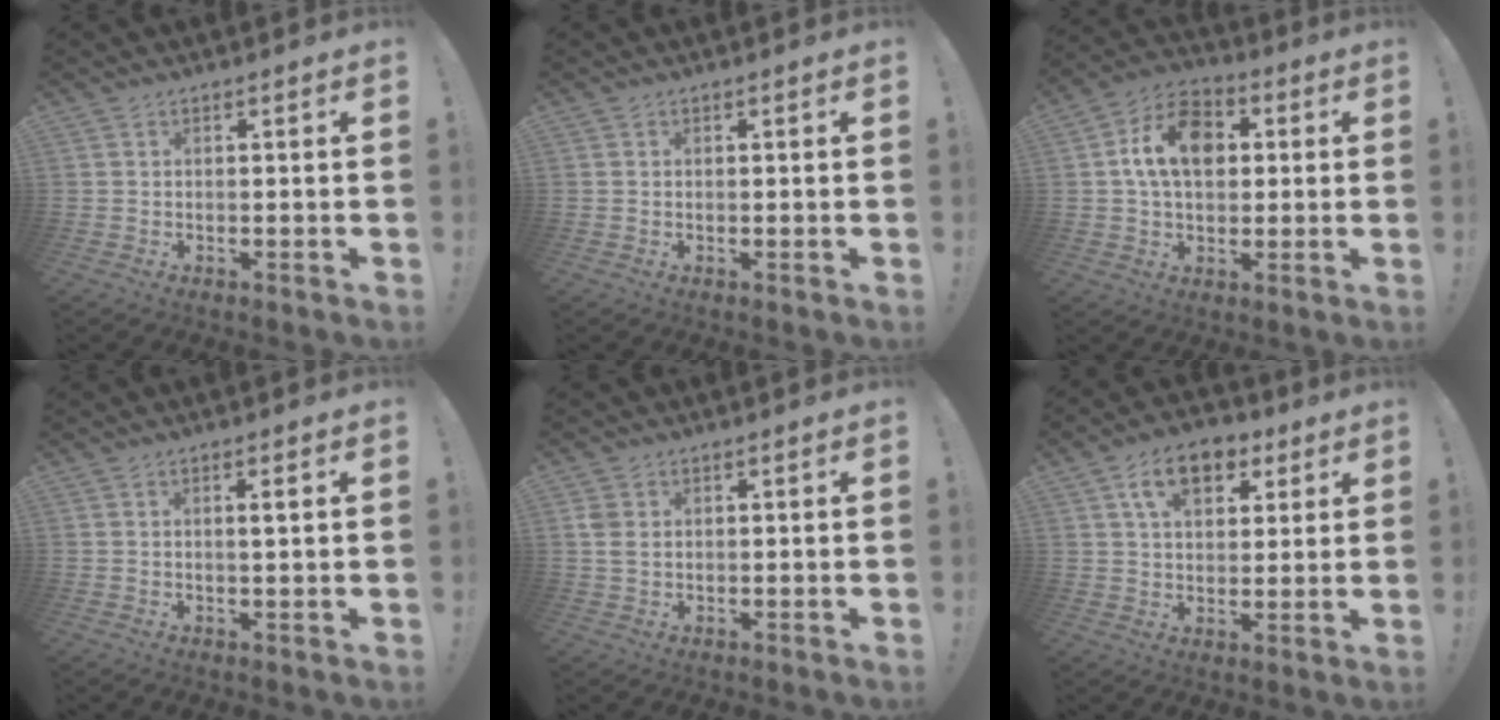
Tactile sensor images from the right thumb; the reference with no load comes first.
{"total": 0.0}
{"total": 14.3, "force": [3.1, 10.1, 9.7], "torque": [-0.145, 0.006, 0.062]}
{"total": 2.1, "force": [0.5, 0.2, 2.0], "torque": [-0.033, -0.001, 0.004]}
{"total": 3.2, "force": [0.8, 2.3, 2.1], "torque": [-0.045, 0.003, 0.016]}
{"total": 12.3, "force": [5.9, 8.1, 7.3], "torque": [-0.112, -0.005, 0.109]}